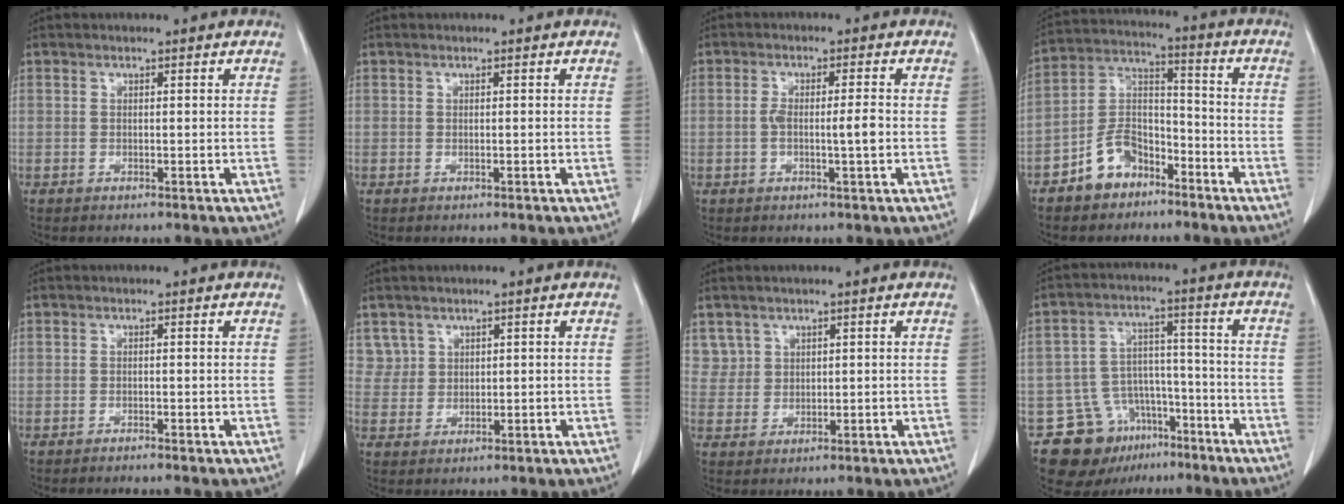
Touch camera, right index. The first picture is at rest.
{"total": 0.0}
{"total": 3.8, "force": [-0.6, 0.1, 3.7], "torque": [-0.069, 0.003, -0.009]}
{"total": 8.8, "force": [-5.7, 5.4, 3.9], "torque": [-0.084, 0.023, -0.106]}
{"total": 1.2, "force": [-1.0, -0.2, 0.6], "torque": [-0.010, 0.002, -0.015]}
{"total": 2.7, "force": [1.5, 2.2, -0.3], "torque": [0.019, 0.006, 0.024]}
{"total": 3.0, "force": [1.7, 2.4, -0.3], "torque": [0.019, 0.005, 0.028]}
{"total": 11.6, "force": [-7.4, 8.3, 3.5], "torque": [-0.055, 0.051, -0.107]}